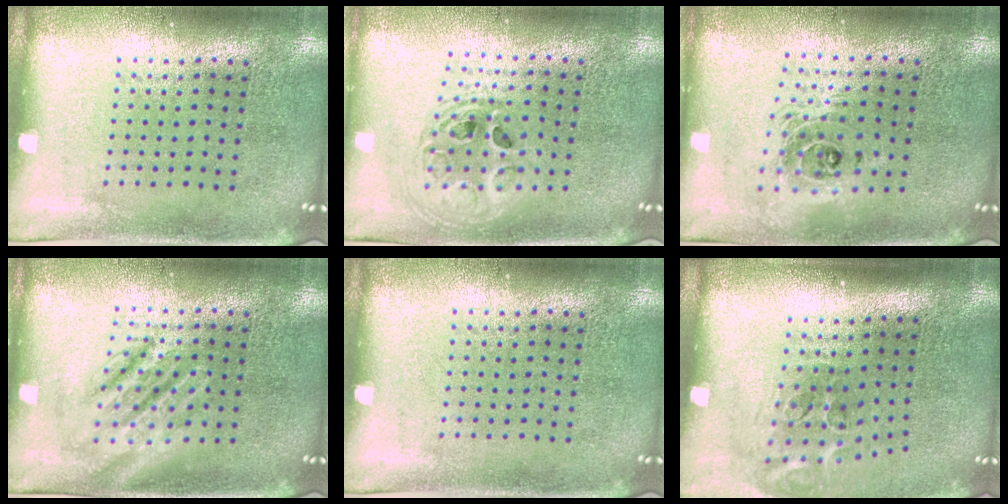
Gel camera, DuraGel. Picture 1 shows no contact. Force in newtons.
{"total": 1.9, "press": 1.5, "slide": 1.1}
{"total": 1.7, "press": 1.4, "slide": 1.0}
{"total": 1.9, "press": 1.9, "slide": 0.3}
{"total": 0.0}
{"total": 2.0, "press": 1.2, "slide": 1.6}